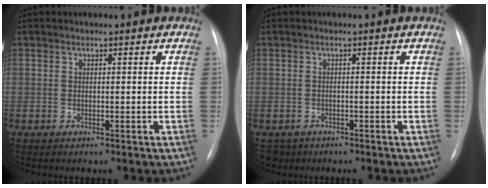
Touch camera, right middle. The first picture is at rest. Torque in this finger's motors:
{"motor_torque": [0.10, -0.08, -0.02, -0.02]}